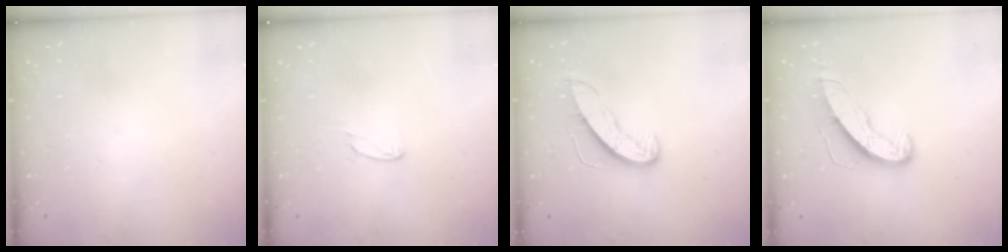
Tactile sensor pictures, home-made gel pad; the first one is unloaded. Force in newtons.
{"total": 5.5, "press": 5.5, "slide": 0.5}
{"total": 9.0, "press": 9.0, "slide": 0.3}
{"total": 9.1, "press": 9.1, "slide": 0.5}